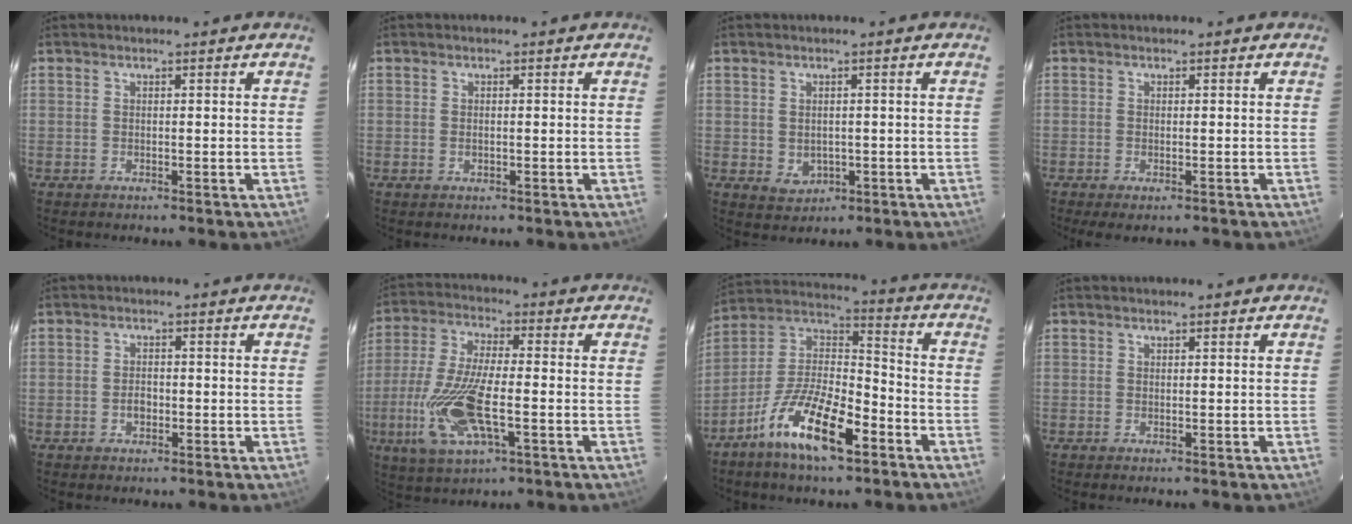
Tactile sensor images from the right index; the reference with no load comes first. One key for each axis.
{"total": 0.9, "fx": -0.2, "fy": 0.6, "fz": 0.6, "tx": -0.012, "ty": -0.001, "tz": -0.004}
{"total": 3.5, "fx": -0.4, "fy": 3.0, "fz": 1.7, "tx": -0.033, "ty": 0.000, "tz": 0.004}
{"total": 2.5, "fx": -1.7, "fy": 0.7, "fz": 1.8, "tx": -0.034, "ty": -0.007, "tz": -0.025}
{"total": 2.3, "fx": -0.8, "fy": 1.6, "fz": 1.3, "tx": -0.025, "ty": 0.005, "tz": -0.014}
{"total": 16.2, "fx": -4.8, "fy": 5.7, "fz": 14.4, "tx": -0.316, "ty": -0.017, "tz": -0.090}
{"total": 16.0, "fx": -9.1, "fy": 5.4, "fz": 12.0, "tx": -0.234, "ty": -0.004, "tz": -0.167}
{"total": 0.0}